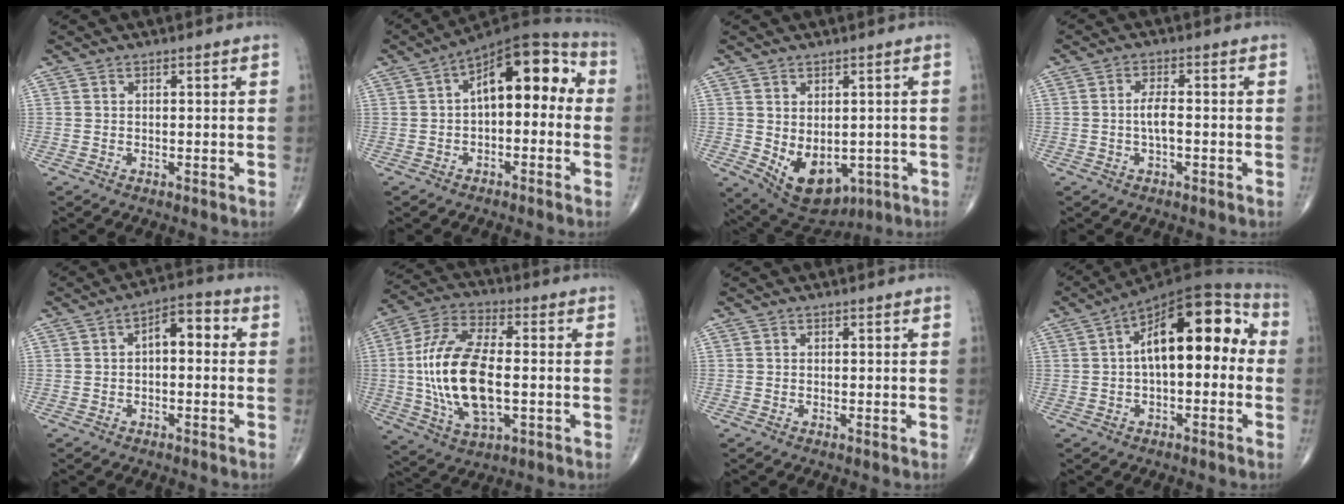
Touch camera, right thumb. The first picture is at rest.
{"total": 14.4, "force": [1.3, 7.4, 12.2], "torque": [-0.146, 0.046, 0.007]}
{"total": 10.7, "force": [-2.2, 6.9, 7.9], "torque": [-0.100, -0.005, -0.007]}
{"total": 3.3, "force": [-0.6, 1.2, 3.0], "torque": [-0.060, 0.007, -0.013]}
{"total": 6.2, "force": [0.3, 3.4, 5.1], "torque": [-0.058, 0.026, -0.007]}
{"total": 18.4, "force": [-1.3, 8.6, 16.2], "torque": [-0.326, 0.012, -0.021]}
{"total": 0.0}
{"total": 18.0, "force": [1.9, 8.6, 15.8], "torque": [-0.211, 0.049, 0.017]}